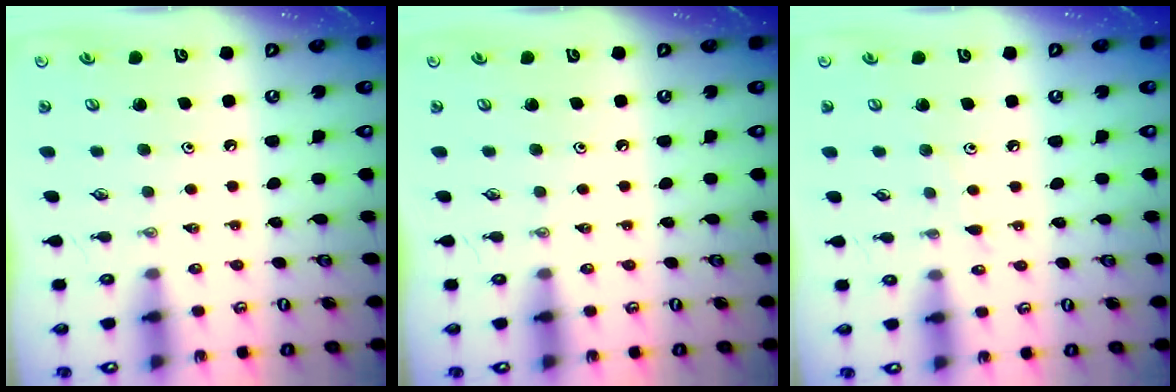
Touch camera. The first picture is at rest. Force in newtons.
{"total": 0.0}
{"total": 3.1, "press": 3.1, "slide": 0.3}